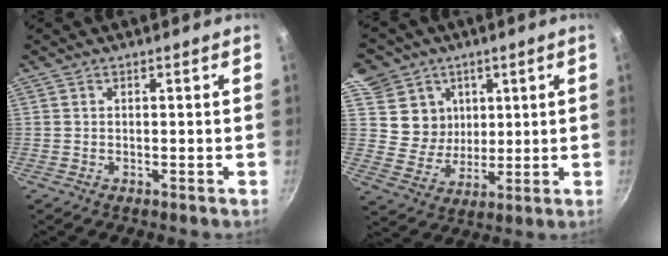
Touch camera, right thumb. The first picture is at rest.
{"total": 11.3, "force": [4.7, 9.7, 3.3], "torque": [-0.033, -0.030, 0.088]}